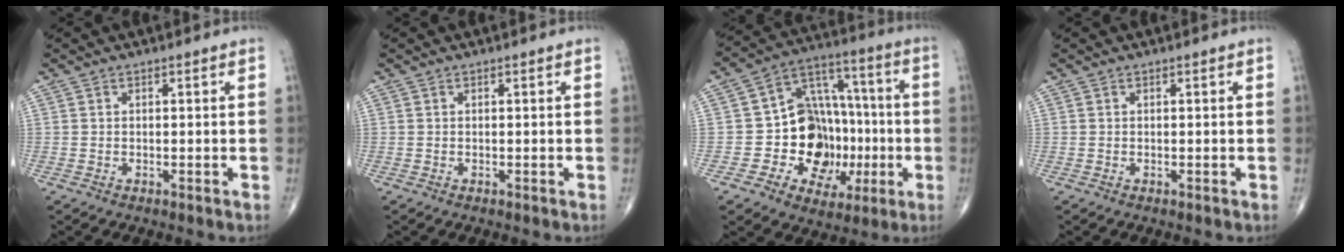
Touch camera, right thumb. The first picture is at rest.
{"total": 0.0}
{"total": 17.9, "force": [-3.1, 13.7, 11.2], "torque": [-0.110, 0.040, -0.043]}
{"total": 0.0}